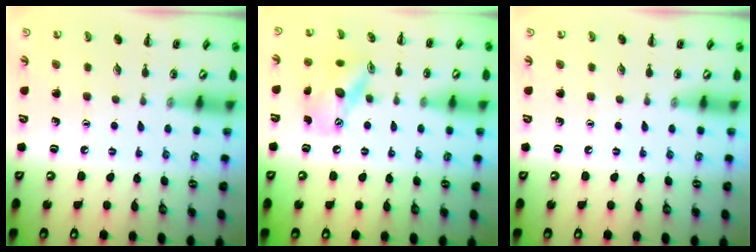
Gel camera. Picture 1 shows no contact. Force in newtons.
{"total": 13.9, "press": 13.6, "slide": 2.7}
{"total": 0.0}